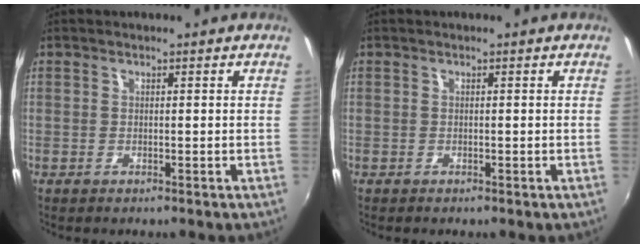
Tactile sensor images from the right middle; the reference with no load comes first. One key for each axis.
{"total": 0.0}